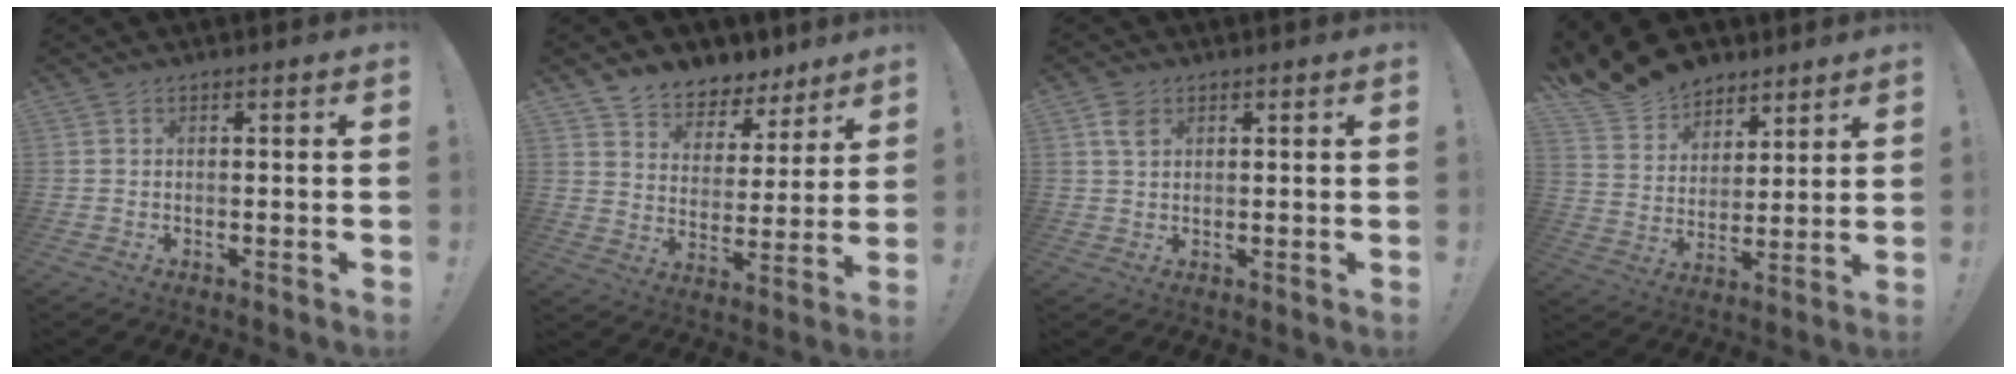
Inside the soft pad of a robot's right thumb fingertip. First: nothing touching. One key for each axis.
{"total": 7.8, "fx": 6.3, "fy": 4.4, "fz": 1.0, "tx": -0.016, "ty": -0.057, "tz": 0.121}
{"total": 3.8, "fx": 1.9, "fy": 2.2, "fz": 2.4, "tx": -0.036, "ty": -0.004, "tz": 0.034}
{"total": 14.8, "fx": 12.6, "fy": 7.2, "fz": 2.6, "tx": -0.072, "ty": -0.097, "tz": 0.239}